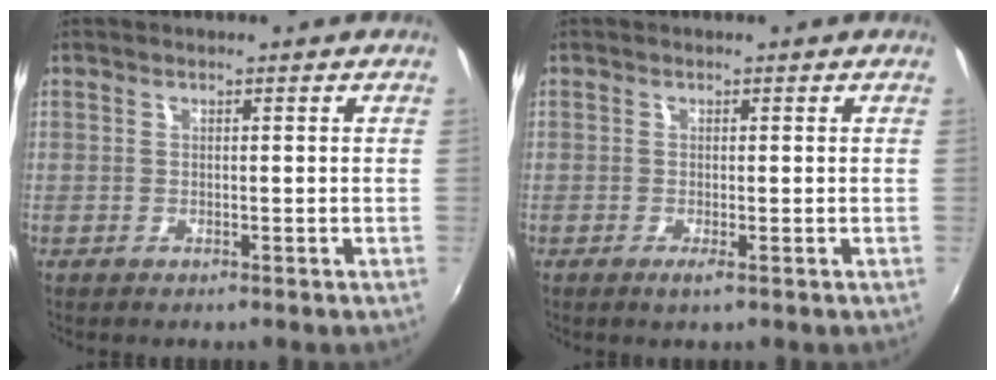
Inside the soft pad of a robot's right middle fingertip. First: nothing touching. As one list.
[{"total": 1.0, "force": [-0.3, -0.3, 0.9], "torque": [-0.018, -0.003, -0.006]}]